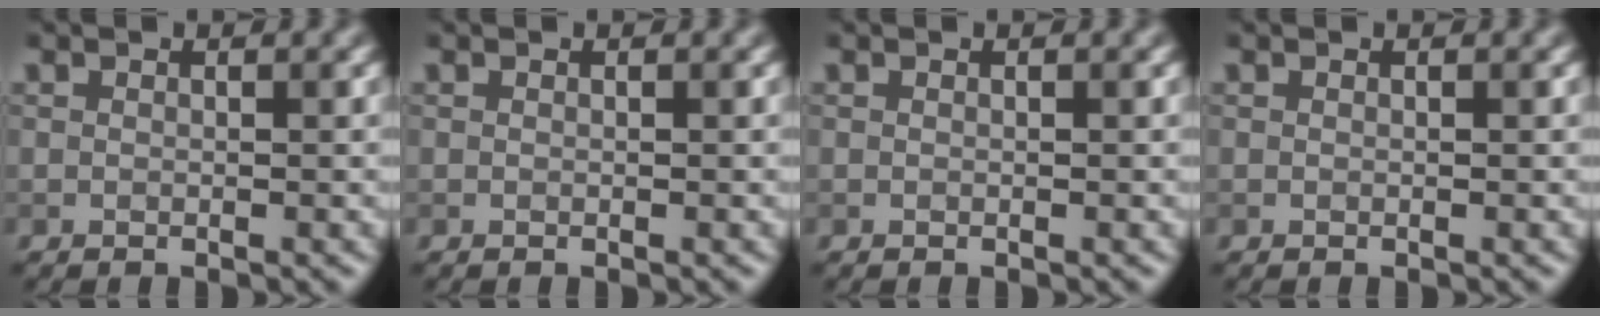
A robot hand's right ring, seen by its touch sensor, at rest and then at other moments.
{"total": 0.0}
{"total": 0.0}
{"total": 0.0}